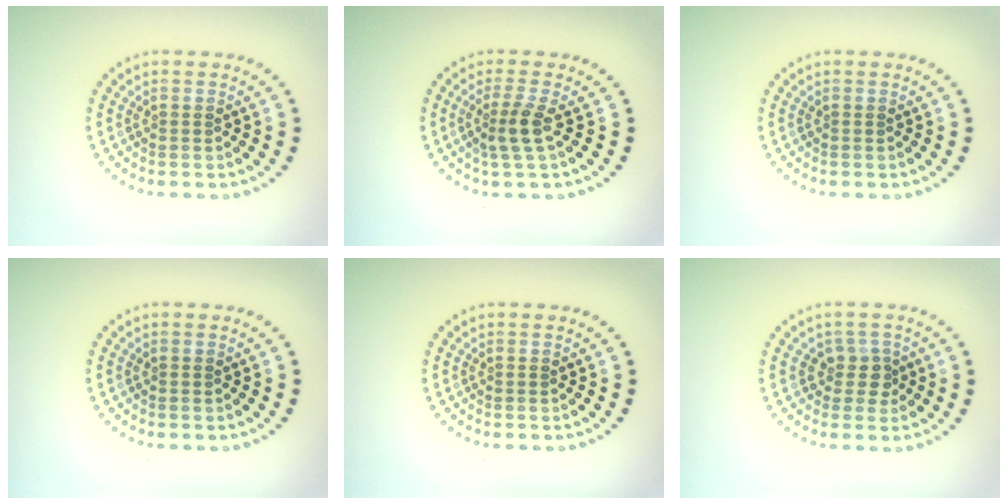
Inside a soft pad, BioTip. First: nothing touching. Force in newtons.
{"total": 2.3, "press": 1.8, "slide": 1.5}
{"total": 0.0}
{"total": 0.0}
{"total": 0.0}
{"total": 1.9, "press": 1.5, "slide": 1.1}